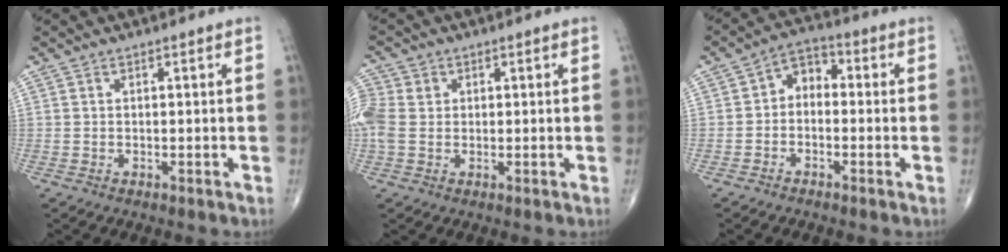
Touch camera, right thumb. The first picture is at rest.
{"total": 5.8, "force": [0.5, 4.6, 3.4], "torque": [-0.092, 0.012, 0.009]}
{"total": 5.2, "force": [-0.7, 3.7, 3.5], "torque": [-0.035, 0.028, -0.031]}